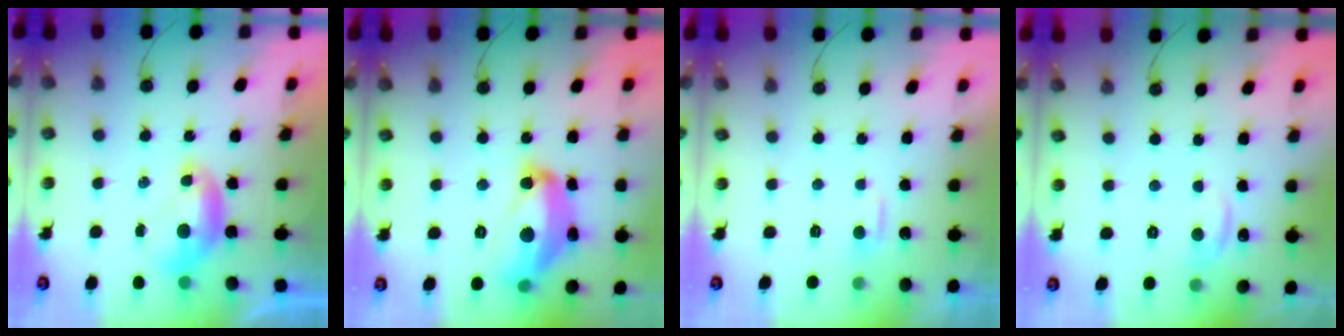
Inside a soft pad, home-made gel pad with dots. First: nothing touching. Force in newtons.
{"total": 13.3, "press": 13.3, "slide": 0.7}
{"total": 2.4, "press": 2.3, "slide": 0.3}
{"total": 1.6, "press": 1.3, "slide": 0.8}